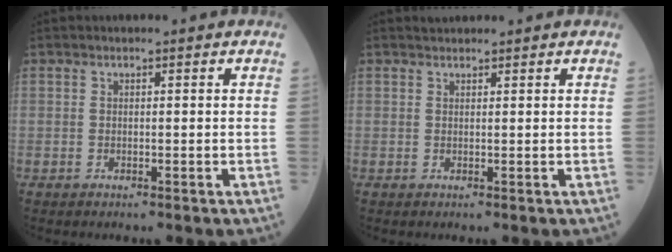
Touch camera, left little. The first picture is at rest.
{"total": 1.0, "force": [1.0, 0.3, 0.1], "torque": [-0.010, 0.011, 0.019]}